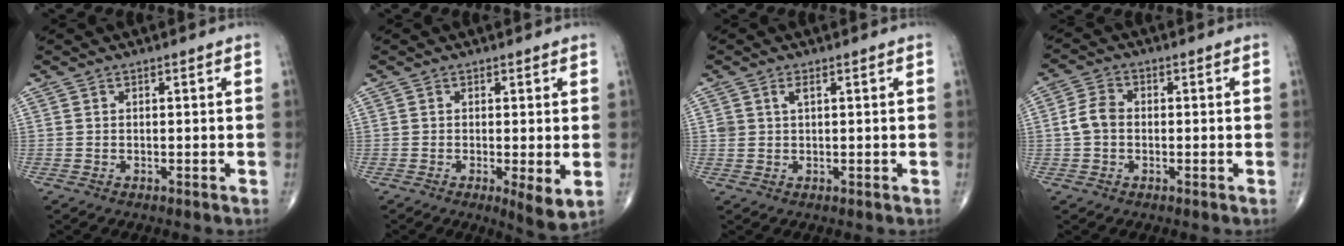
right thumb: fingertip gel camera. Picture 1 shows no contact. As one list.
[{"total": 4.9, "force": [-0.7, 1.2, 4.7], "torque": [-0.076, -0.018, -0.016]}, {"total": 1.8, "force": [0.8, 0.9, 1.4], "torque": [-0.031, 0.005, 0.019]}, {"total": 4.5, "force": [-0.3, 3.3, 3.0], "torque": [-0.061, 0.015, -0.012]}]